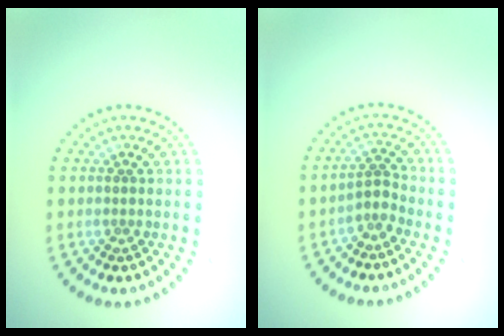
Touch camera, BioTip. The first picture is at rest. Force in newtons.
{"total": 1.7, "press": 1.1, "slide": 1.3}